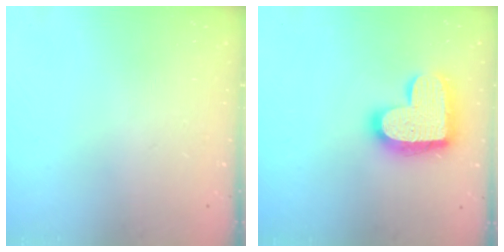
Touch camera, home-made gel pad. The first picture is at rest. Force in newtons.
{"total": 18.7, "press": 18.7, "slide": 1.2}